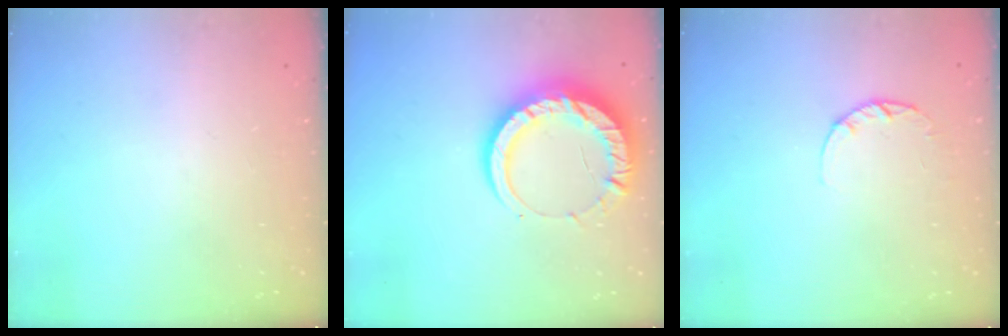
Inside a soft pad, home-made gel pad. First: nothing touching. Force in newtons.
{"total": 14.4, "press": 14.4, "slide": 1.3}
{"total": 2.6, "press": 2.5, "slide": 0.4}